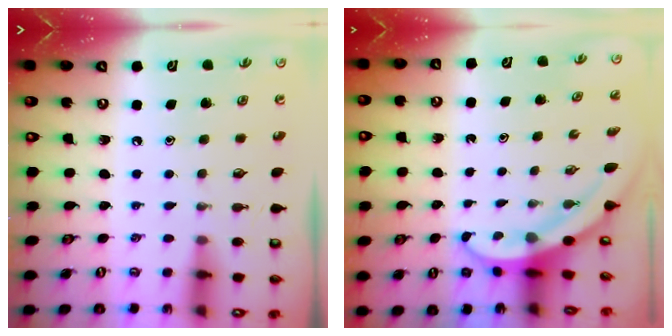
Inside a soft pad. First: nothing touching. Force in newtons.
{"total": 3.7, "press": 3.7, "slide": 0.2}